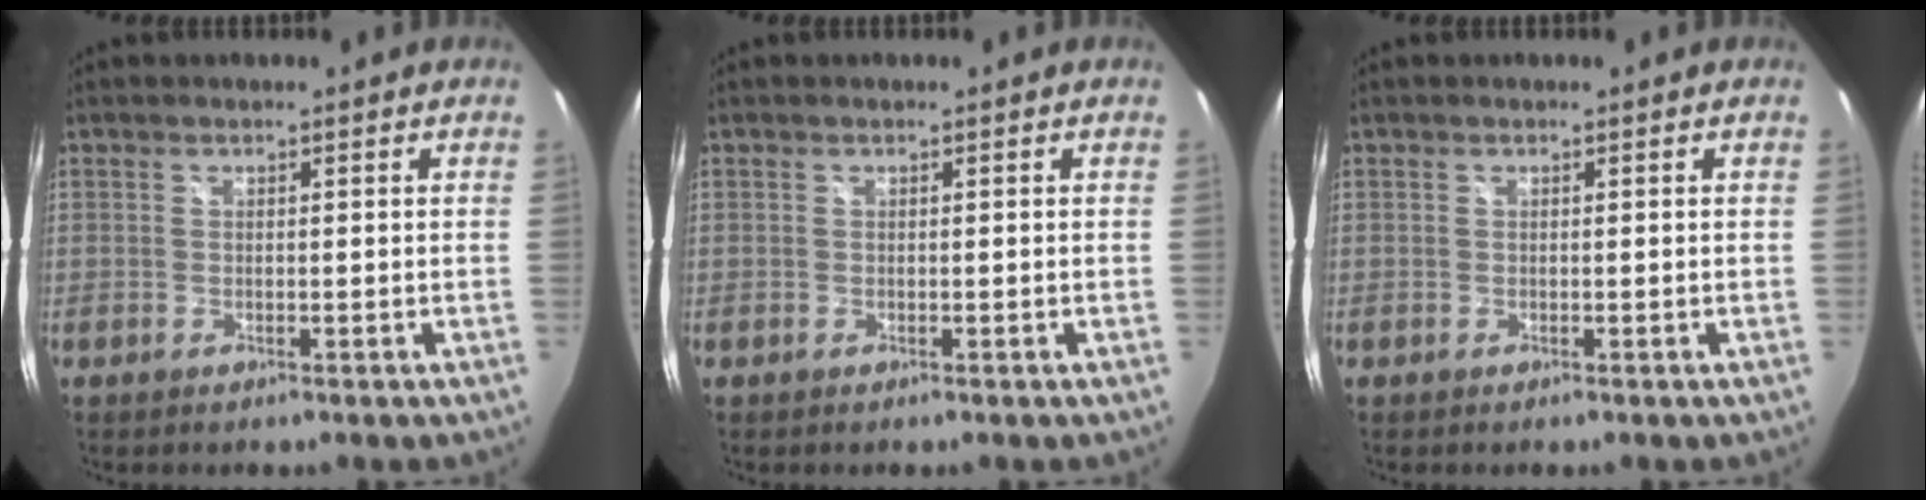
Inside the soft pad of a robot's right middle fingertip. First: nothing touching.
{"total": 0.0}
{"total": 0.0}